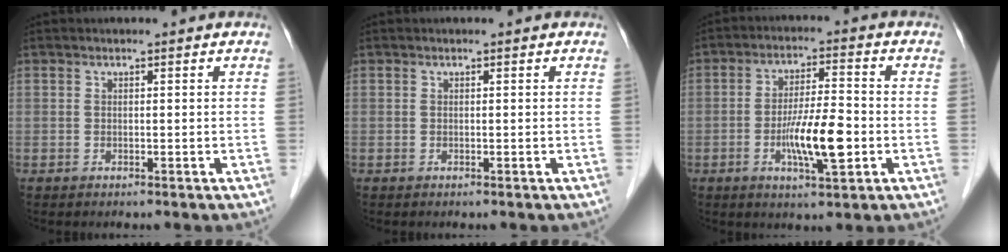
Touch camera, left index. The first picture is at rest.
{"total": 0.0}
{"total": 8.8, "force": [-2.3, 1.4, 8.3], "torque": [-0.156, -0.005, -0.042]}